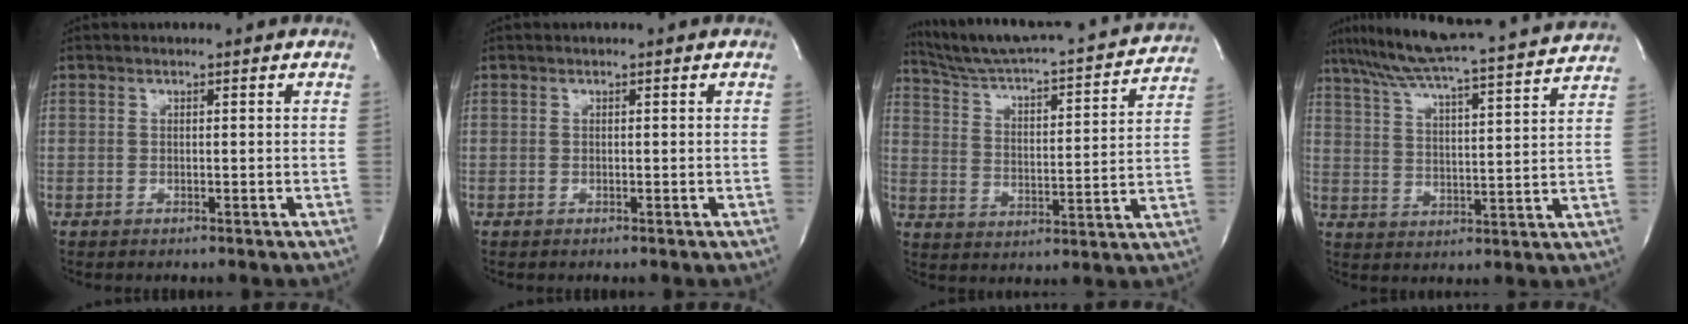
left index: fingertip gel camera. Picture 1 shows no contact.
{"total": 0.0}
{"total": 21.1, "force": [19.8, 1.2, 7.2], "torque": [-0.113, -0.036, 0.275]}
{"total": 21.0, "force": [18.8, -0.2, 9.3], "torque": [-0.161, -0.005, 0.263]}